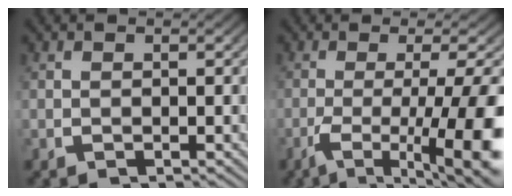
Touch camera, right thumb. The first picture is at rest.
{"total": 11.4, "force": [-2.6, 5.0, 9.9], "torque": [-0.164, -0.037, -0.014]}